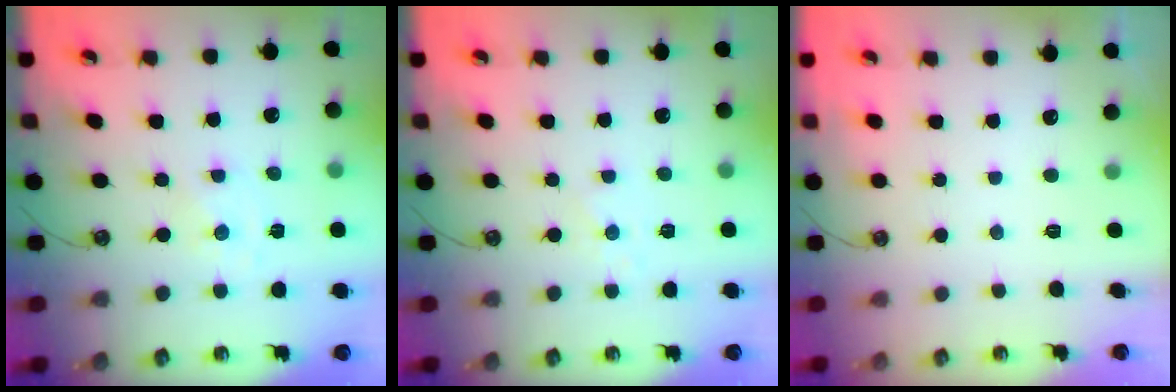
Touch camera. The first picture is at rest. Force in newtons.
{"total": 2.8, "press": 2.8, "slide": 0.3}
{"total": 0.0}